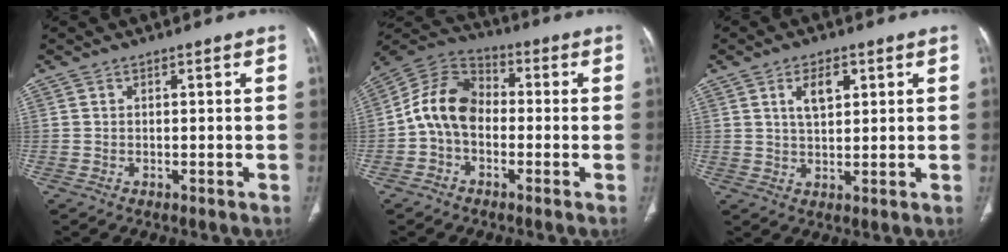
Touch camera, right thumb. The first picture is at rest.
{"total": 10.8, "force": [-1.4, 7.8, 7.3], "torque": [-0.124, 0.034, -0.042]}
{"total": 5.7, "force": [2.4, 2.8, 4.3], "torque": [-0.067, -0.008, 0.046]}